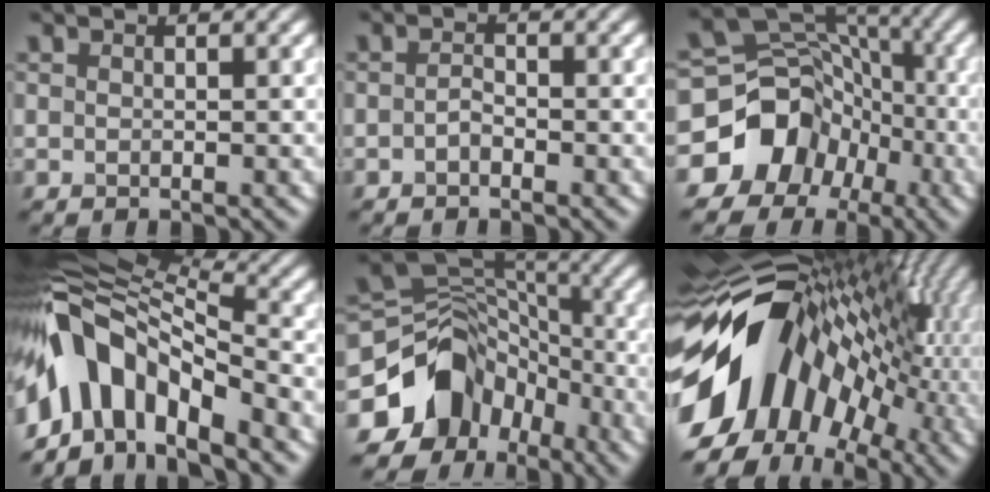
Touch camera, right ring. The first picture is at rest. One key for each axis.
{"total": 1.0, "fx": -0.6, "fy": 0.4, "fz": 0.7, "tx": -0.015, "ty": 0.001, "tz": -0.013}
{"total": 10.4, "fx": -4.4, "fy": 8.8, "fz": 3.4, "tx": -0.052, "ty": 0.007, "tz": -0.091}
{"total": 11.4, "fx": -5.2, "fy": 6.1, "fz": 8.2, "tx": -0.147, "ty": 0.016, "tz": -0.102}
{"total": 10.6, "fx": -5.0, "fy": 8.1, "fz": 4.6, "tx": -0.078, "ty": -0.001, "tz": -0.094}
{"total": 17.1, "fx": -2.0, "fy": 11.6, "fz": 12.4, "tx": -0.218, "ty": 0.026, "tz": -0.052}